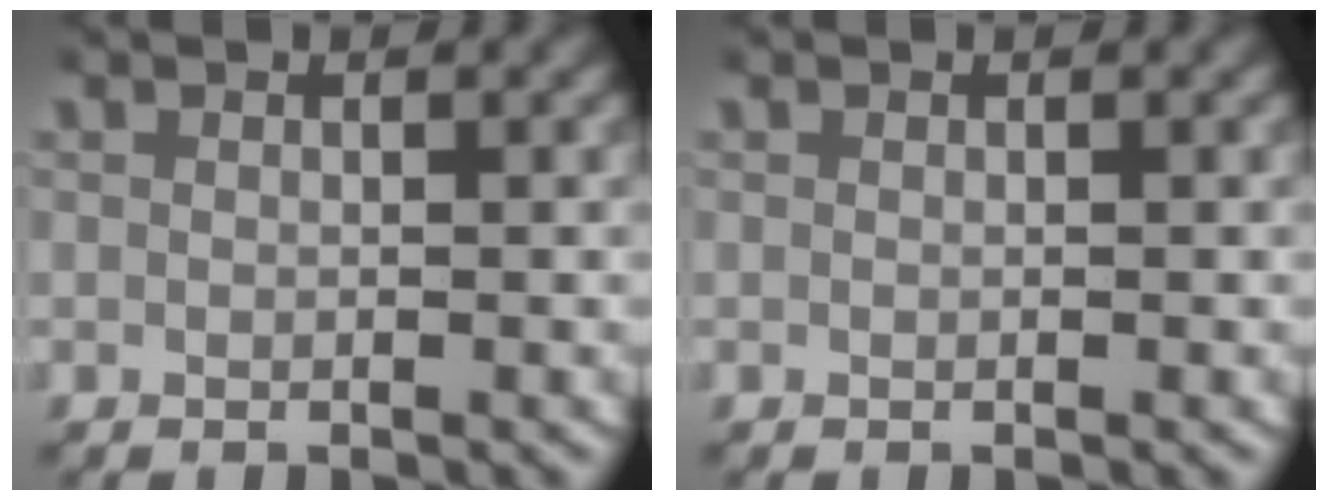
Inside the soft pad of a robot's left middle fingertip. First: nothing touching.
{"total": 0.0}